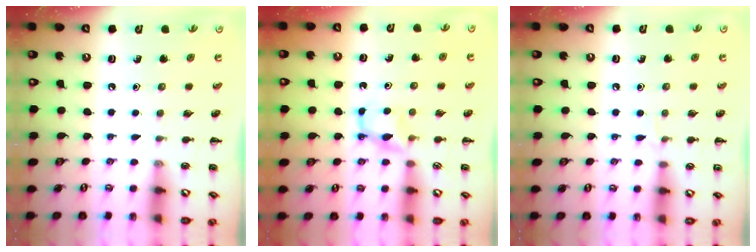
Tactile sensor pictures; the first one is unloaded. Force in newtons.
{"total": 4.7, "press": 4.4, "slide": 1.4}
{"total": 4.0, "press": 3.7, "slide": 1.4}